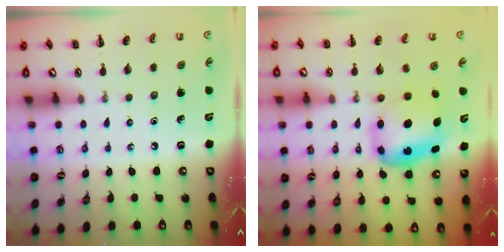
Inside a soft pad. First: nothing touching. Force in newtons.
{"total": 6.3, "press": 6.1, "slide": 1.5}